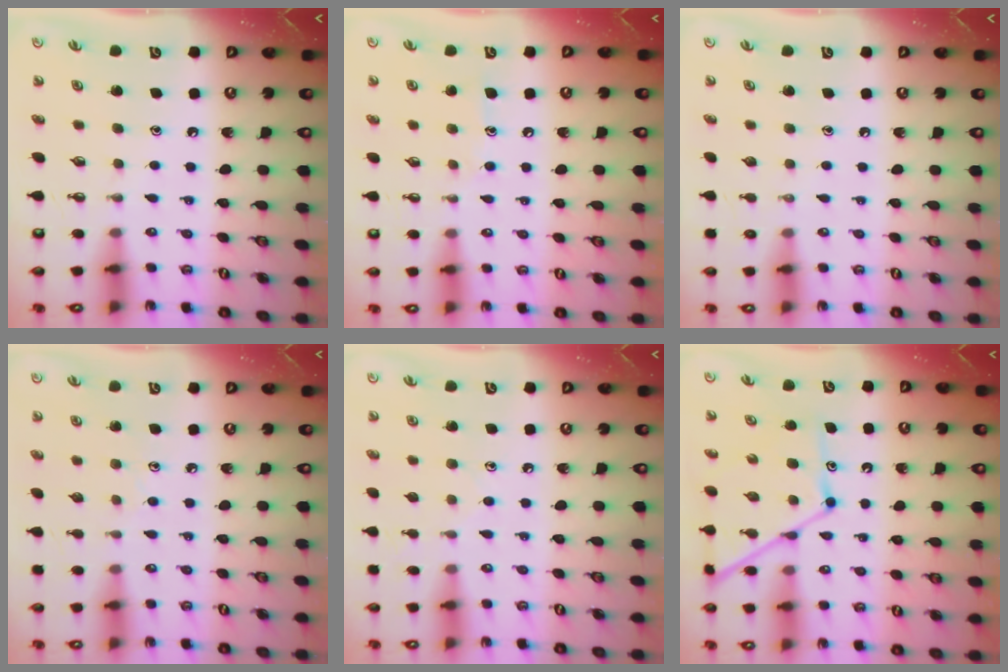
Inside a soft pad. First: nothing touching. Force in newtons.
{"total": 5.9, "press": 5.8, "slide": 0.7}
{"total": 0.0}
{"total": 2.9, "press": 2.8, "slide": 0.2}
{"total": 6.2, "press": 6.1, "slide": 0.6}
{"total": 12.3, "press": 12.3, "slide": 1.0}